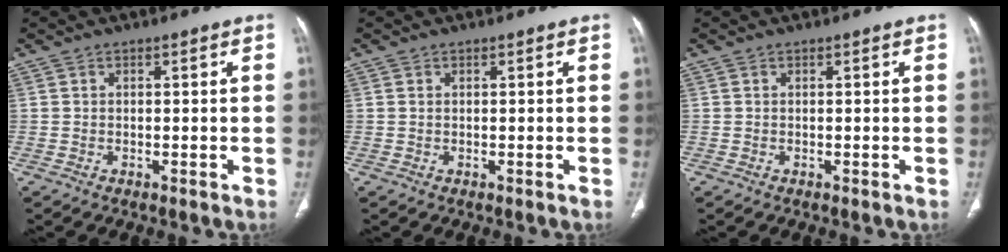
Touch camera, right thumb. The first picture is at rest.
{"total": 0.0}
{"total": 0.0}